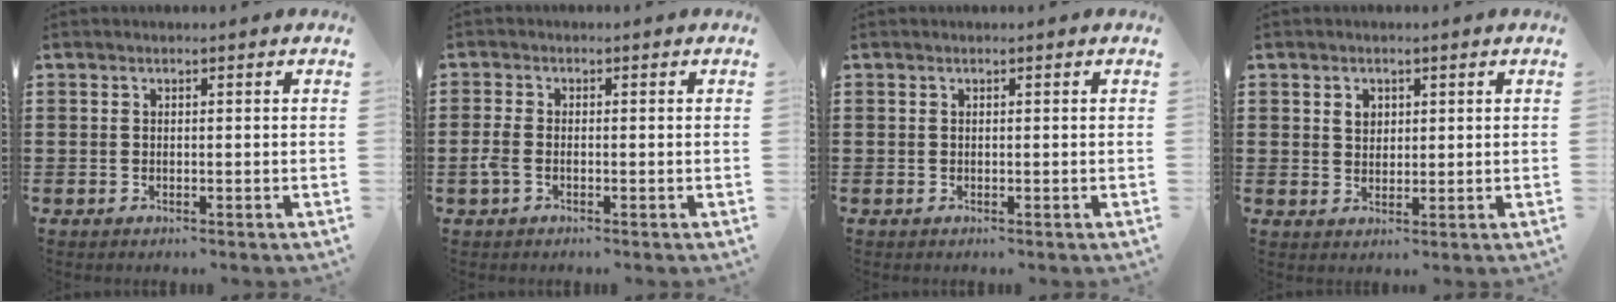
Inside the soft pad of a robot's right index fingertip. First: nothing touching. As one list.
[{"total": 2.2, "force": [-1.0, 1.0, 1.6], "torque": [-0.053, -0.008, -0.024]}, {"total": 0.0}, {"total": 2.2, "force": [0.9, 1.7, 0.9], "torque": [-0.024, 0.009, 0.016]}]